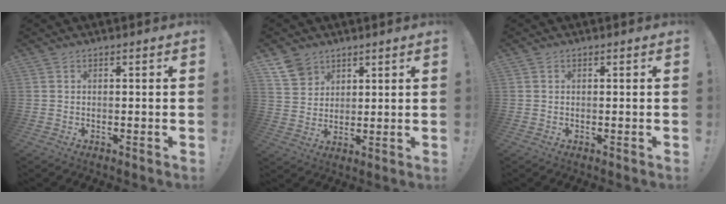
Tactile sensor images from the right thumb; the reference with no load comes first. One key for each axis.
{"total": 7.9, "fx": 5.4, "fy": 5.6, "fz": 1.5, "tx": -0.026, "ty": -0.036, "tz": 0.107}
{"total": 0.0}